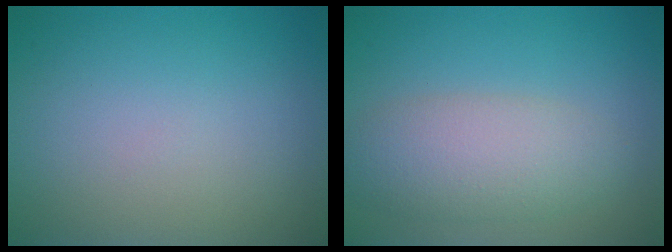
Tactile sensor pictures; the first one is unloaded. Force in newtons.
{"total": 4.6, "press": 4.6, "slide": 0.1}